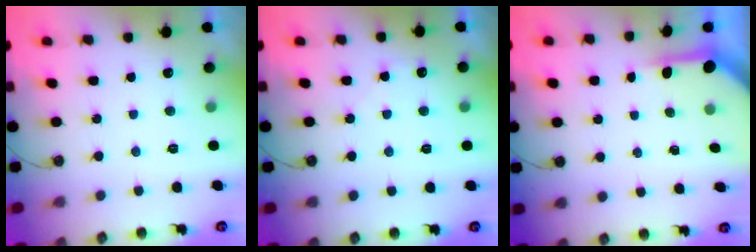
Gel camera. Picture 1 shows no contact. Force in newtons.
{"total": 4.9, "press": 4.8, "slide": 0.8}
{"total": 3.9, "press": 3.8, "slide": 0.3}